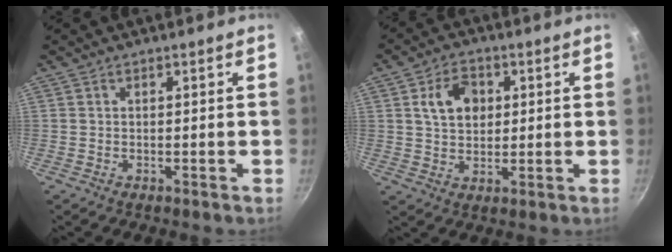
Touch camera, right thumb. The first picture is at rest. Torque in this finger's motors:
{"motor_torque": [0.00, 0.03, 0.01, 0.11, 0.03]}